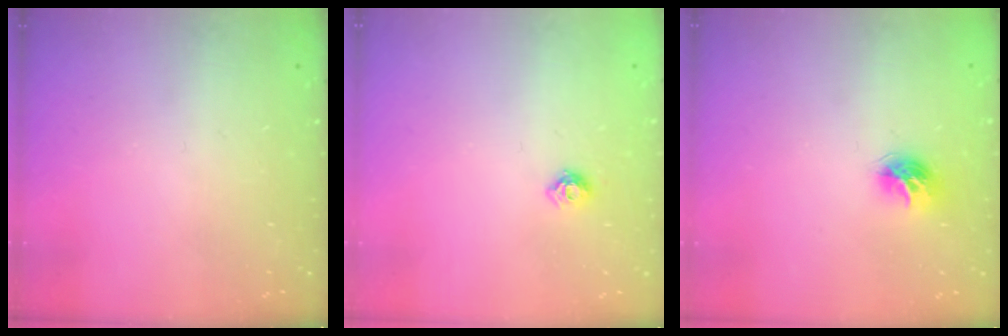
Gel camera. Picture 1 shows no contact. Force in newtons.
{"total": 6.1, "press": 6.0, "slide": 0.9}
{"total": 8.6, "press": 8.6, "slide": 0.0}